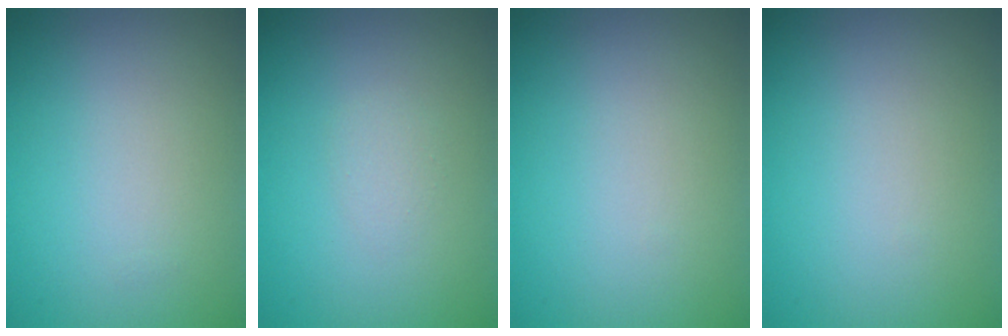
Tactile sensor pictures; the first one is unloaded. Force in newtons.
{"total": 0.8, "press": 0.8, "slide": 0.1}
{"total": 0.0}
{"total": 0.0}